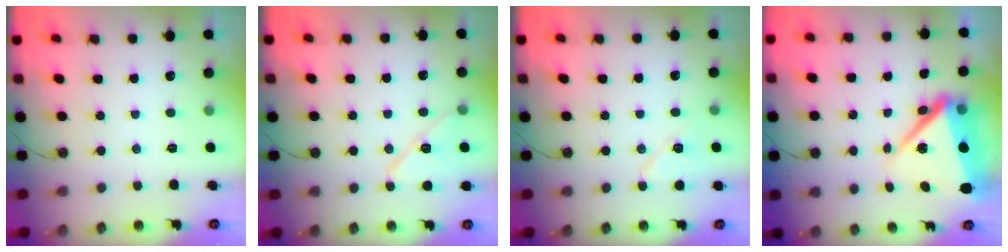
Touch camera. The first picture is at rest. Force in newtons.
{"total": 11.0, "press": 10.9, "slide": 1.6}
{"total": 6.8, "press": 6.7, "slide": 0.8}
{"total": 14.1, "press": 11.3, "slide": 8.5}